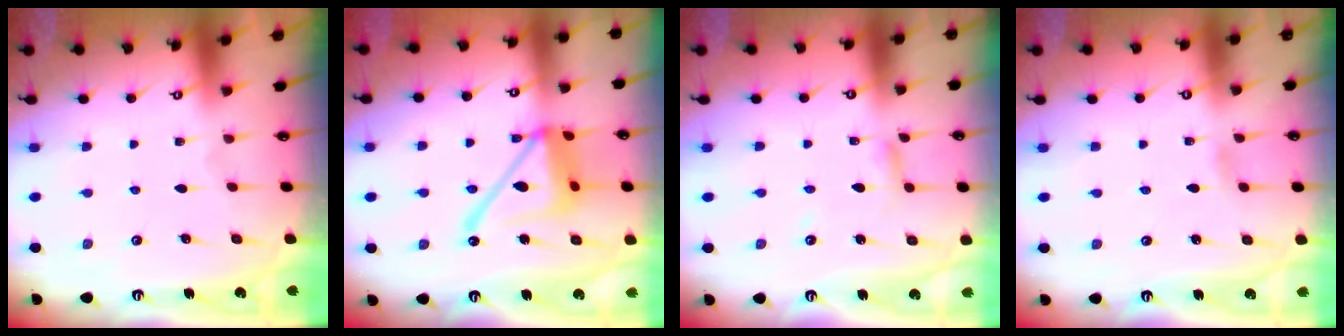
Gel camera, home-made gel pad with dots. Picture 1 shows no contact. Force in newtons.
{"total": 17.2, "press": 17.2, "slide": 1.5}
{"total": 4.1, "press": 4.1, "slide": 0.3}
{"total": 1.9, "press": 1.9, "slide": 0.2}